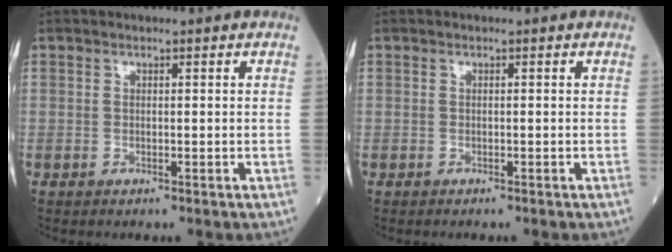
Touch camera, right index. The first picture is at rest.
{"total": 0.0}